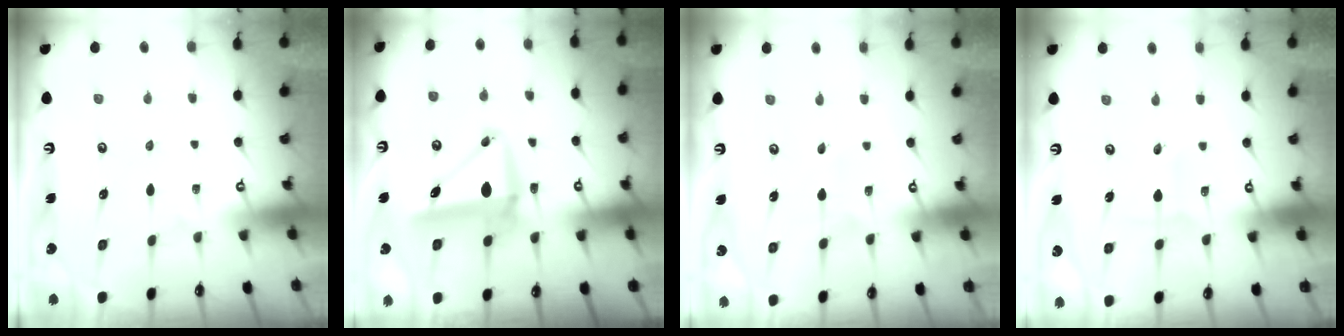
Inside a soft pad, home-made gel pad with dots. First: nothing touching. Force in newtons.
{"total": 8.2, "press": 7.6, "slide": 2.9}
{"total": 2.1, "press": 2.1, "slide": 0.2}
{"total": 2.2, "press": 2.1, "slide": 0.6}